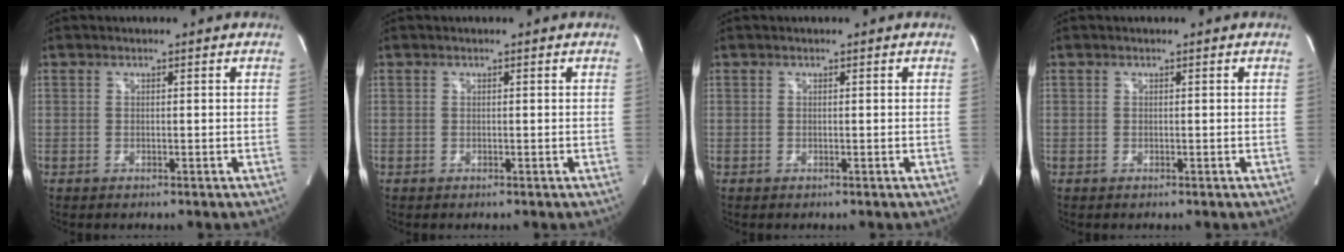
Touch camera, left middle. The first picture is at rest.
{"total": 0.0}
{"total": 0.0}
{"total": 0.0}